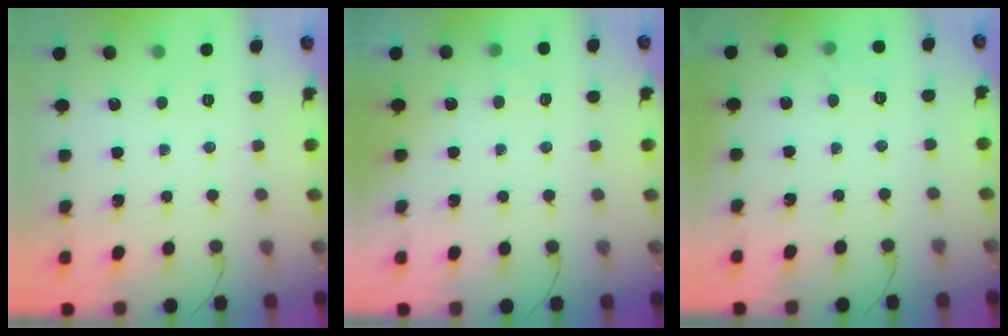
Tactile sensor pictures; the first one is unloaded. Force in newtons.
{"total": 4.4, "press": 4.2, "slide": 1.3}
{"total": 6.4, "press": 6.2, "slide": 1.6}